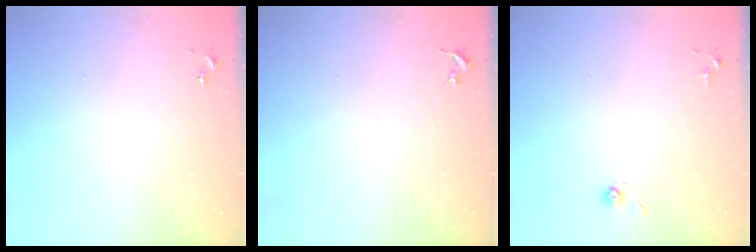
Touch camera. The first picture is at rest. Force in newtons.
{"total": 0.0}
{"total": 4.7, "press": 4.4, "slide": 1.5}